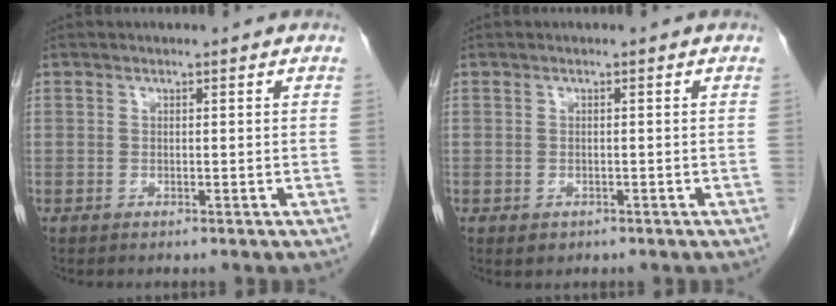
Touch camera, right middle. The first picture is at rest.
{"total": 1.1, "force": [-0.5, 0.8, 0.4], "torque": [-0.011, 0.000, -0.001]}